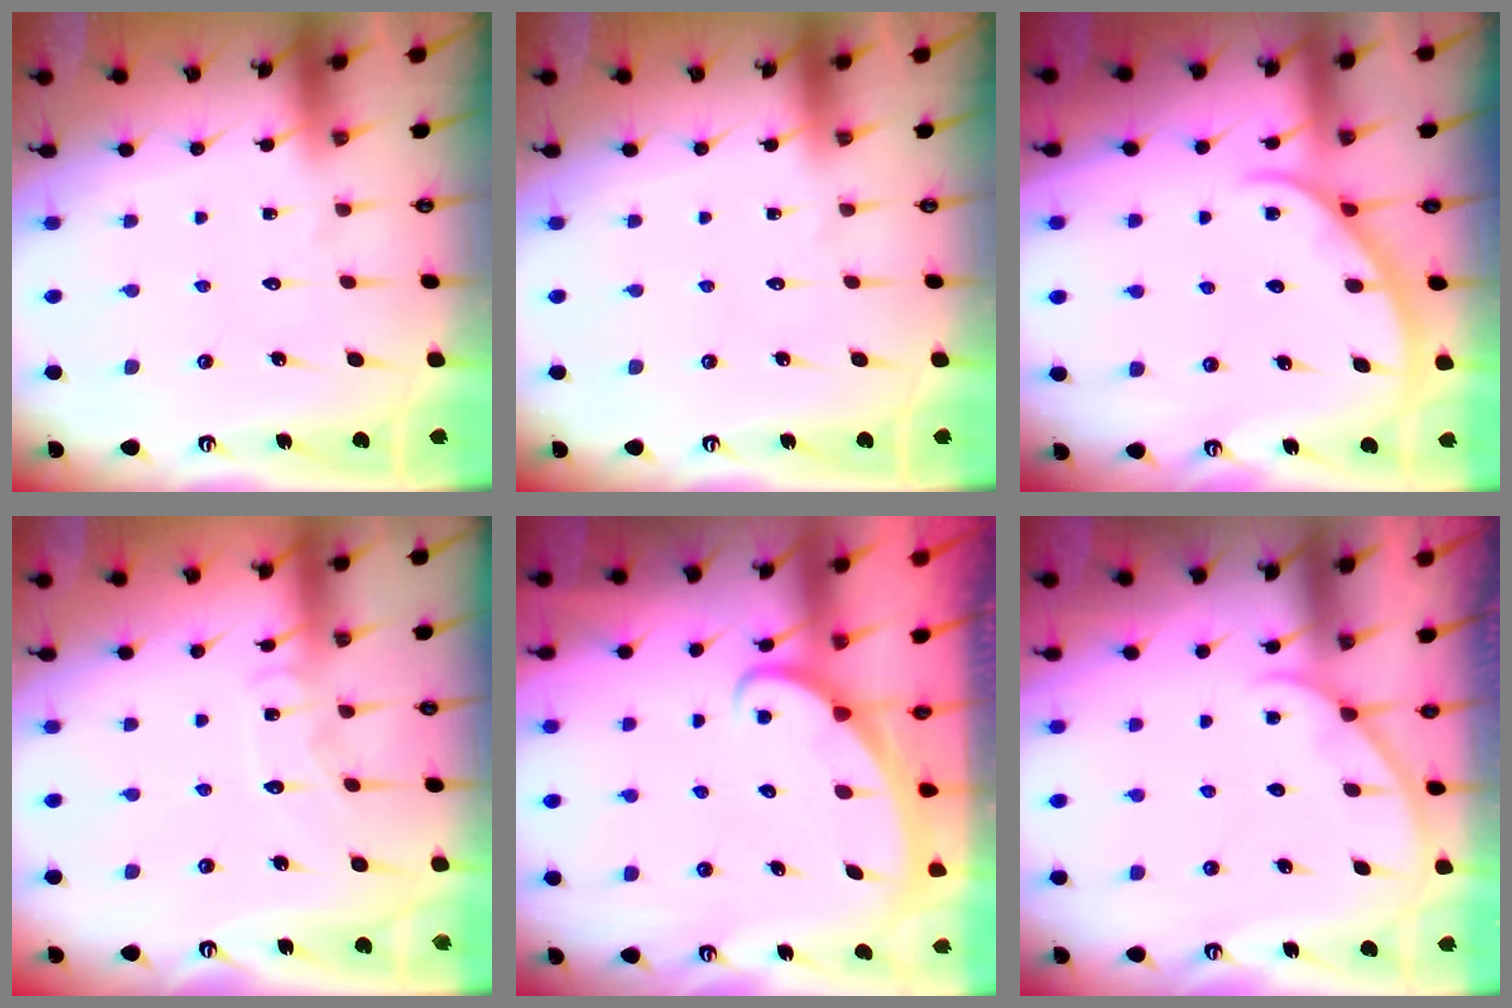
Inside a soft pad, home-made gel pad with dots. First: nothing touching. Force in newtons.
{"total": 0.0}
{"total": 2.7, "press": 2.6, "slide": 0.3}
{"total": 6.5, "press": 6.5, "slide": 0.6}
{"total": 2.4, "press": 2.3, "slide": 0.3}
{"total": 2.8, "press": 2.8, "slide": 0.4}